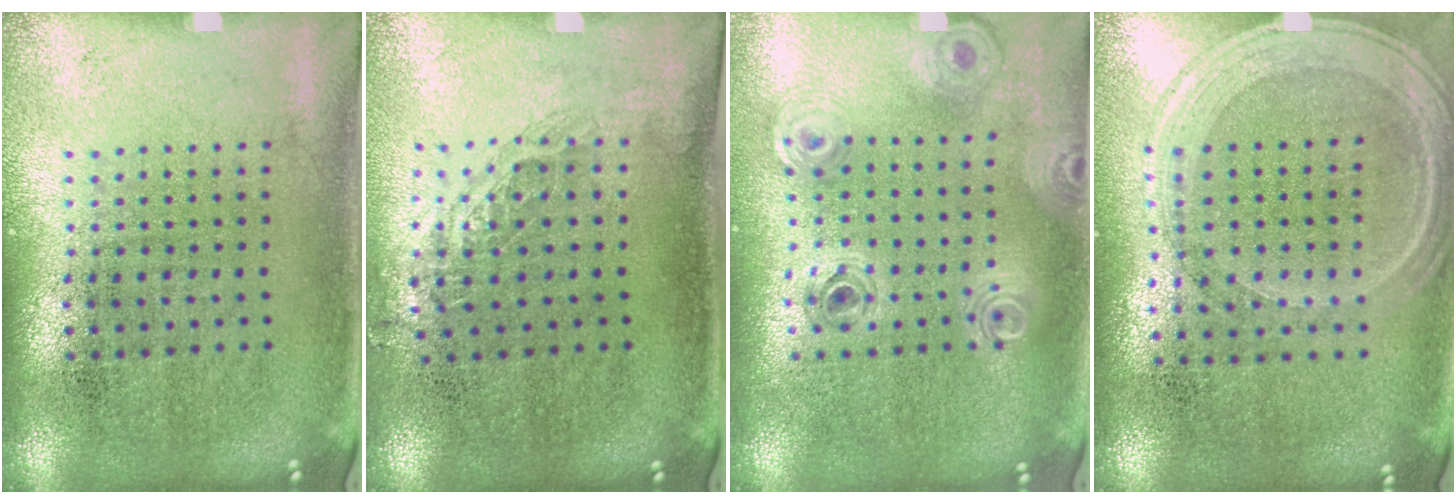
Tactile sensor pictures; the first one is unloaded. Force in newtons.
{"total": 0.8, "press": 0.8, "slide": 0.2}
{"total": 0.8, "press": 0.8, "slide": 0.1}
{"total": 1.3, "press": 1.2, "slide": 0.3}